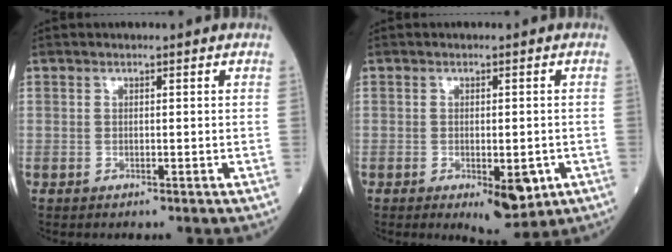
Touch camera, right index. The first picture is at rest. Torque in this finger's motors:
{"motor_torque": [0.77, -0.28, 0.28, 0.06]}